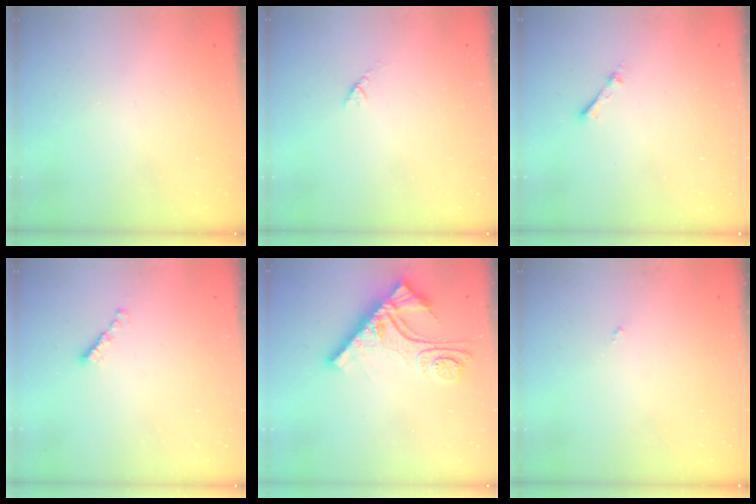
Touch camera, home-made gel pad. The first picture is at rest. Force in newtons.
{"total": 2.7, "press": 2.6, "slide": 0.4}
{"total": 1.9, "press": 1.9, "slide": 0.3}
{"total": 2.2, "press": 2.1, "slide": 0.7}
{"total": 11.8, "press": 11.8, "slide": 1.2}
{"total": 0.0}